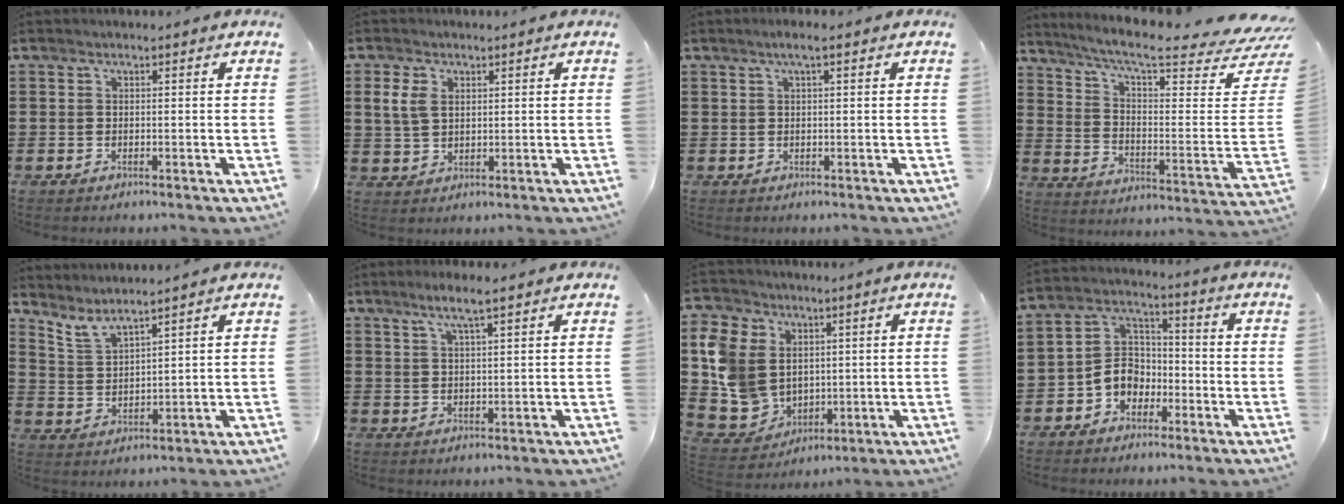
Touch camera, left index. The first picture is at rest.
{"total": 3.9, "force": [1.4, 2.7, 2.5], "torque": [-0.065, 0.009, 0.022]}
{"total": 1.7, "force": [0.7, 0.1, 1.5], "torque": [-0.029, 0.002, 0.012]}
{"total": 8.5, "force": [7.1, 0.1, 4.6], "torque": [-0.105, -0.064, 0.114]}
{"total": 4.2, "force": [3.9, 0.4, 1.7], "torque": [-0.046, -0.017, 0.069]}
{"total": 3.6, "force": [2.3, 0.3, 2.8], "torque": [-0.058, 0.005, 0.039]}
{"total": 10.6, "force": [2.2, 9.2, 4.7], "torque": [-0.157, 0.009, 0.048]}
{"total": 5.8, "force": [-2.5, 4.2, 3.2], "torque": [-0.082, 0.011, -0.055]}